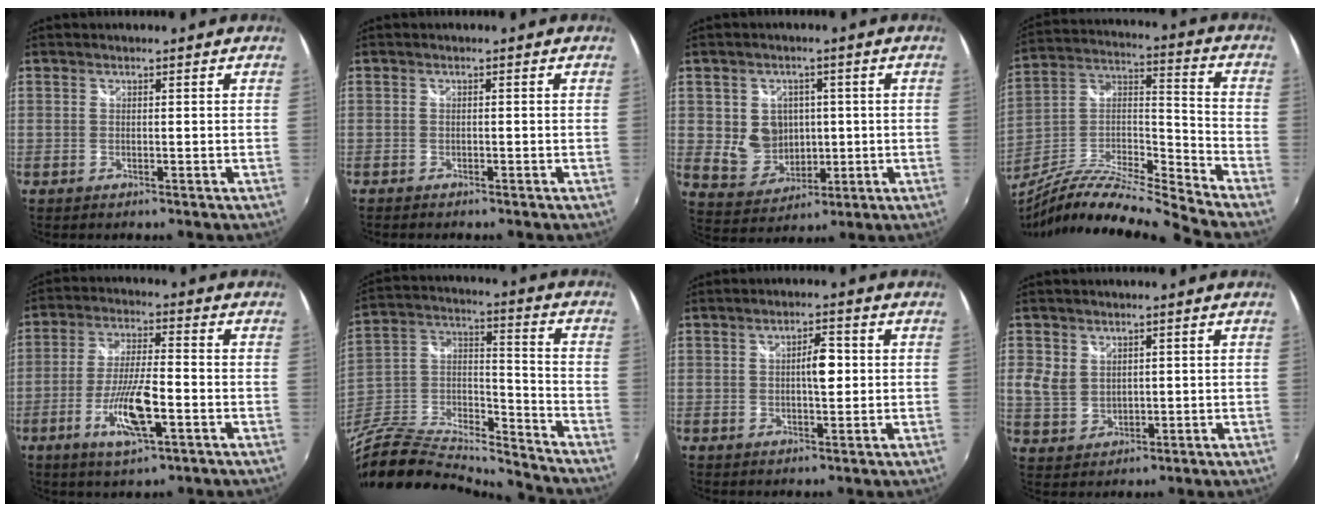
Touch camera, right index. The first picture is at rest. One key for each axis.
{"total": 1.3, "fx": -1.2, "fy": 0.3, "fz": 0.4, "tx": -0.011, "ty": -0.008, "tz": -0.021}
{"total": 8.0, "fx": 0.3, "fy": 7.2, "fz": 3.5, "tx": -0.078, "ty": 0.003, "tz": 0.024}
{"total": 15.6, "fx": -13.5, "fy": -0.7, "fz": 7.8, "tx": -0.147, "ty": 0.001, "tz": -0.261}
{"total": 10.9, "fx": -4.2, "fy": 2.4, "fz": 9.7, "tx": -0.195, "ty": -0.010, "tz": -0.077}
{"total": 20.9, "fx": -18.0, "fy": 4.6, "fz": 9.7, "tx": -0.211, "ty": -0.008, "tz": -0.332}
{"total": 4.5, "fx": 0.5, "fy": 1.7, "fz": 4.2, "tx": -0.063, "ty": 0.004, "tz": 0.008}
{"total": 5.5, "fx": 1.7, "fy": 4.5, "fz": 2.8, "tx": -0.058, "ty": 0.003, "tz": 0.038}